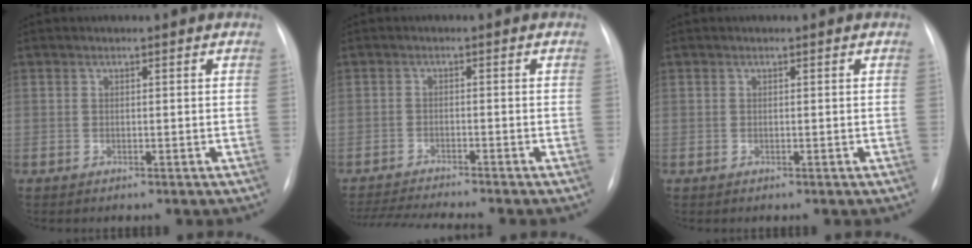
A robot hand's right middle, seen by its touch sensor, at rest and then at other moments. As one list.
[{"total": 8.2, "force": [-7.5, -1.0, 3.2], "torque": [-0.049, -0.016, -0.125]}, {"total": 0.0}]